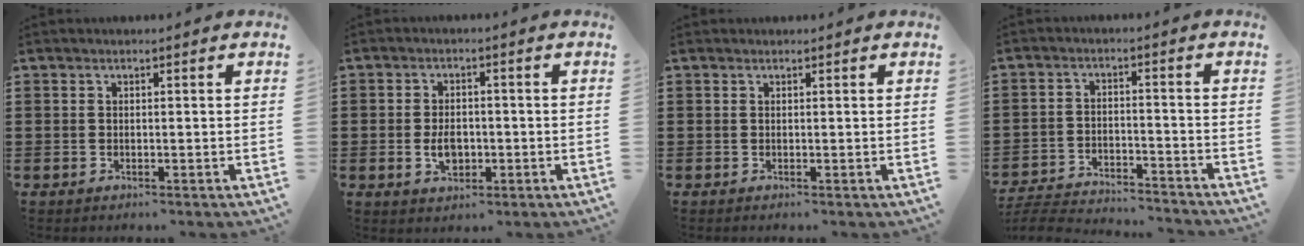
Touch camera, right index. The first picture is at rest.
{"total": 3.8, "force": [-0.8, 2.4, 2.8], "torque": [-0.047, -0.002, -0.014]}
{"total": 0.0}
{"total": 4.6, "force": [-4.6, 0.1, 0.8], "torque": [-0.029, -0.004, -0.097]}